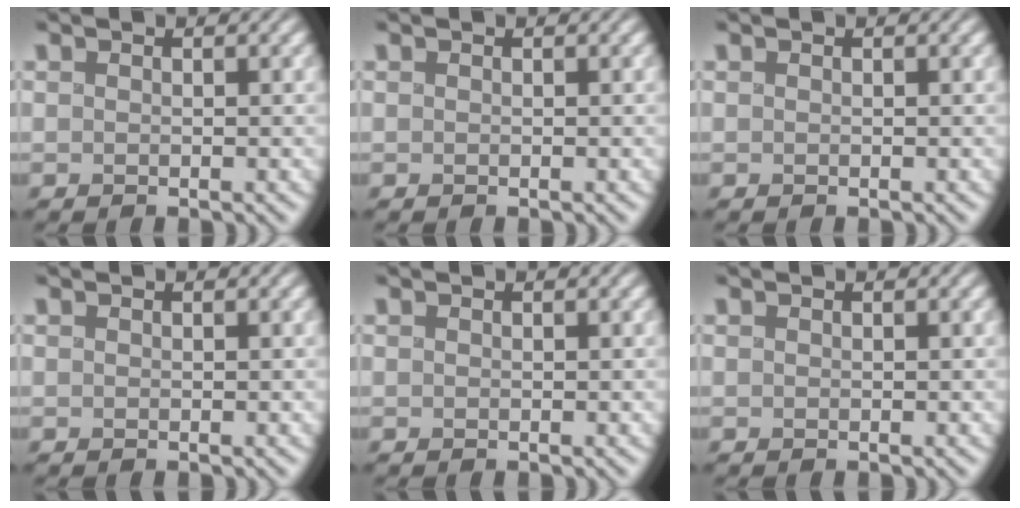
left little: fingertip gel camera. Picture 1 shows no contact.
{"total": 0.0}
{"total": 0.0}
{"total": 0.0}
{"total": 0.0}
{"total": 0.0}